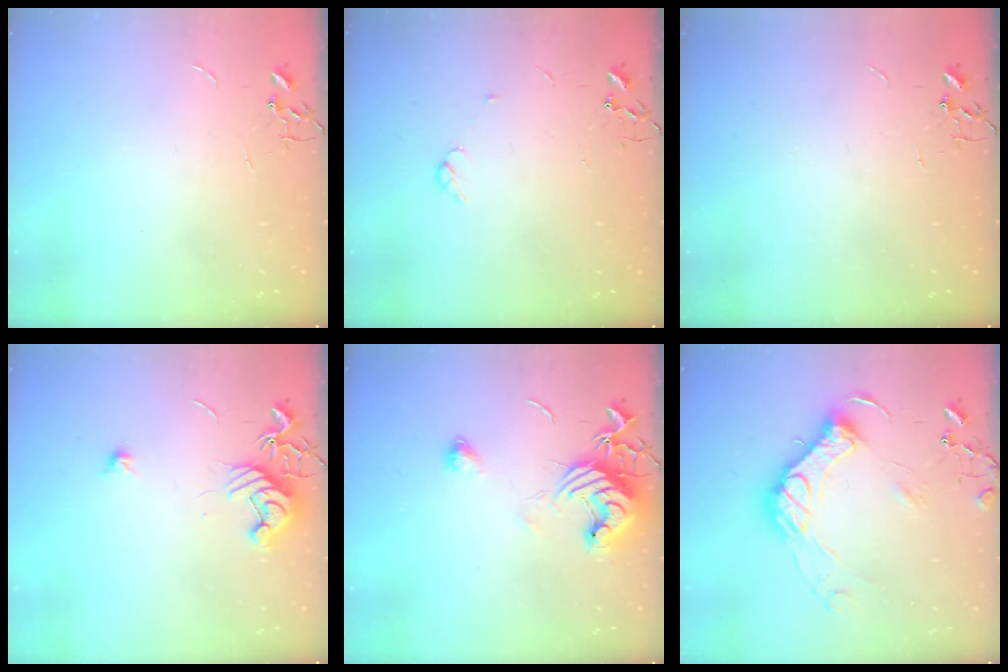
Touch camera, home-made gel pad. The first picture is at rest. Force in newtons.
{"total": 3.7, "press": 3.6, "slide": 0.5}
{"total": 0.0}
{"total": 10.1, "press": 10.1, "slide": 0.7}
{"total": 12.0, "press": 11.9, "slide": 1.6}
{"total": 15.5, "press": 15.4, "slide": 1.7}